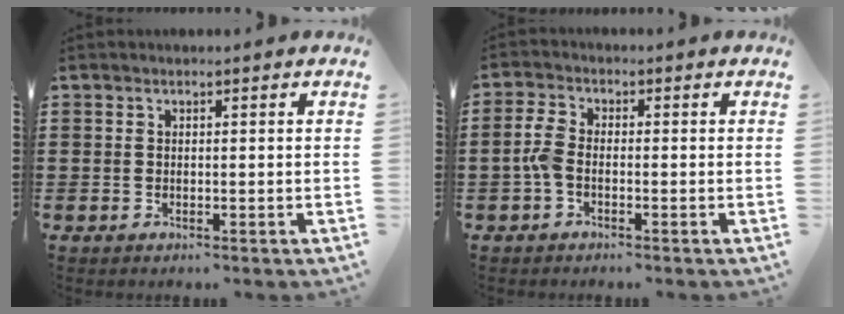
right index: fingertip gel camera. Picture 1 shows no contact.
{"total": 3.2, "force": [-1.1, 1.6, 2.6], "torque": [-0.069, 0.000, -0.027]}